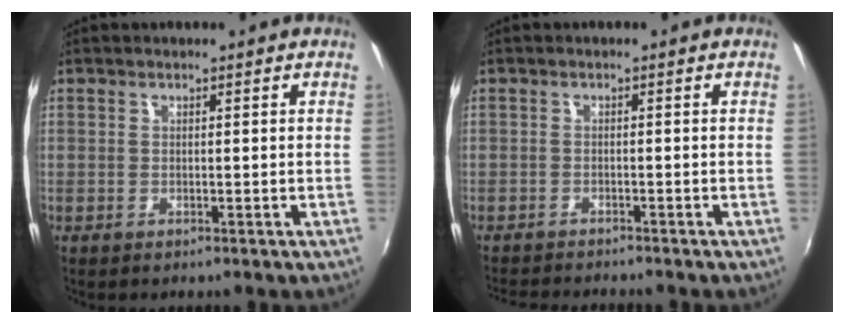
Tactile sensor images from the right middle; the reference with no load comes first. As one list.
[{"total": 5.0, "force": [-4.8, 0.3, 1.4], "torque": [-0.040, -0.016, -0.081]}]